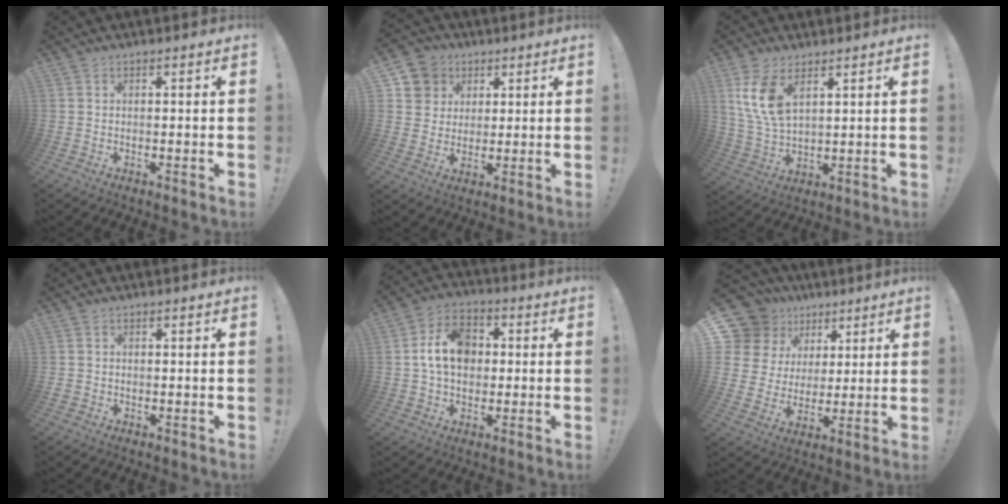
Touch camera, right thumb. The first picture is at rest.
{"total": 8.3, "force": [3.1, 7.6, 1.2], "torque": [-0.017, -0.018, 0.065]}
{"total": 10.3, "force": [5.2, 5.3, 7.1], "torque": [-0.149, -0.016, 0.099]}
{"total": 1.0, "force": [-0.5, 0.8, 0.4], "torque": [-0.012, 0.005, -0.007]}
{"total": 12.5, "force": [1.1, 9.4, 8.2], "torque": [-0.142, 0.013, 0.025]}
{"total": 12.6, "force": [6.3, 10.2, 4.0], "torque": [-0.073, -0.038, 0.140]}